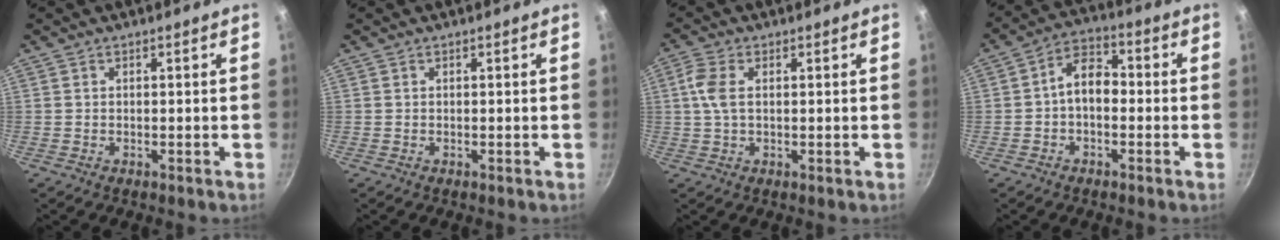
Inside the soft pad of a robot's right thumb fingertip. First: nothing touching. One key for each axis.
{"total": 0.0}
{"total": 5.0, "fx": 0.9, "fy": 2.6, "fz": 4.1, "tx": -0.108, "ty": 0.009, "tz": 0.013}
{"total": 7.6, "fx": -0.7, "fy": 4.9, "fz": 5.8, "tx": -0.079, "ty": 0.031, "tz": -0.026}